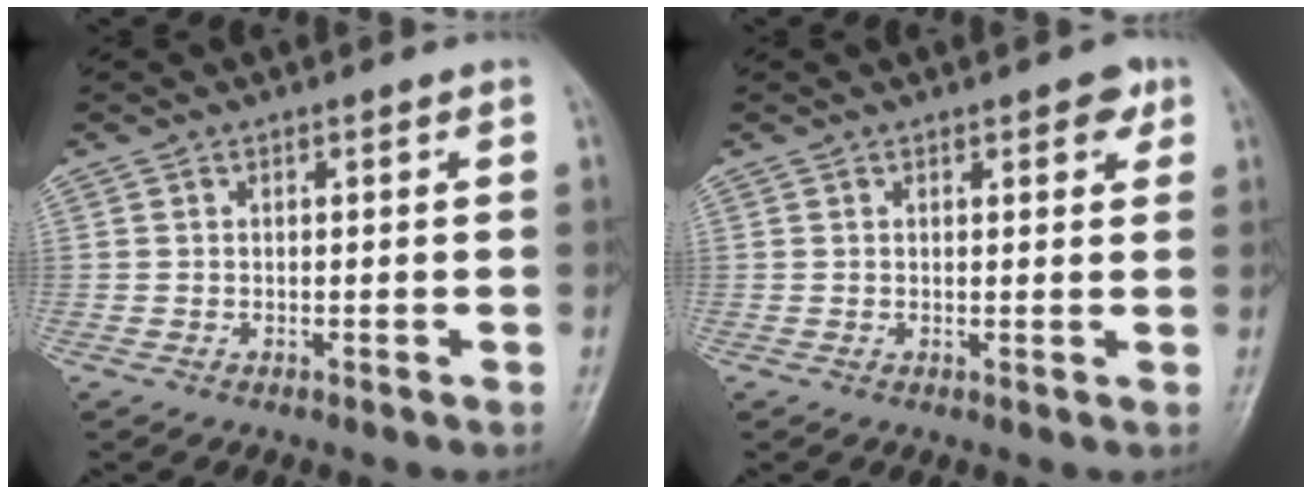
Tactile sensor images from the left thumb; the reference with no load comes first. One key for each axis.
{"total": 3.0, "fx": 1.6, "fy": 1.4, "fz": 2.1, "tx": -0.013, "ty": -0.004, "tz": 0.016}